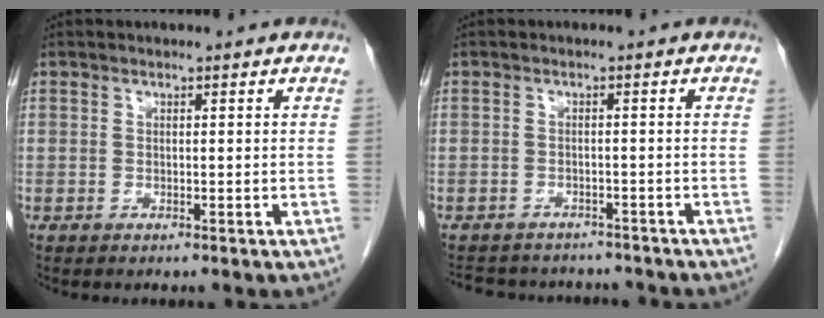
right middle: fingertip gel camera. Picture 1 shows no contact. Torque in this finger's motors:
{"motor_torque": [0.16, -0.15, 0.00, 0.01]}